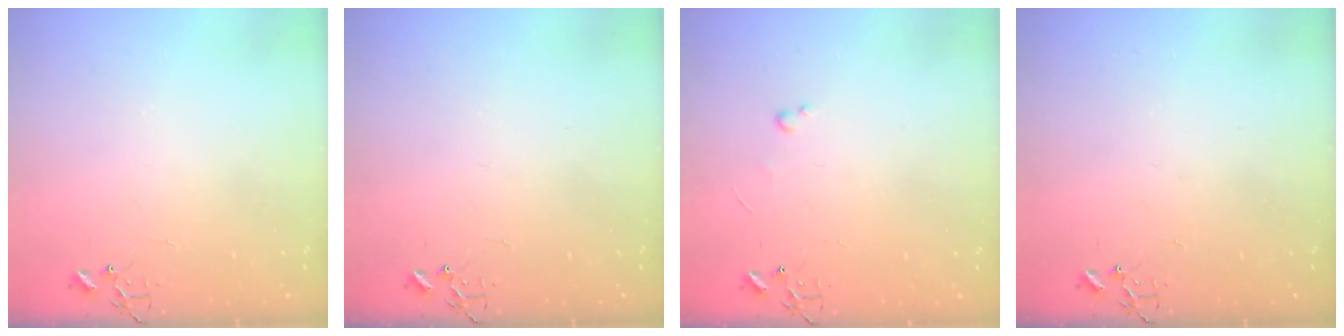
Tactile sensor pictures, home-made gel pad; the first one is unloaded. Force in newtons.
{"total": 0.0}
{"total": 2.4, "press": 2.3, "slide": 0.4}
{"total": 0.0}